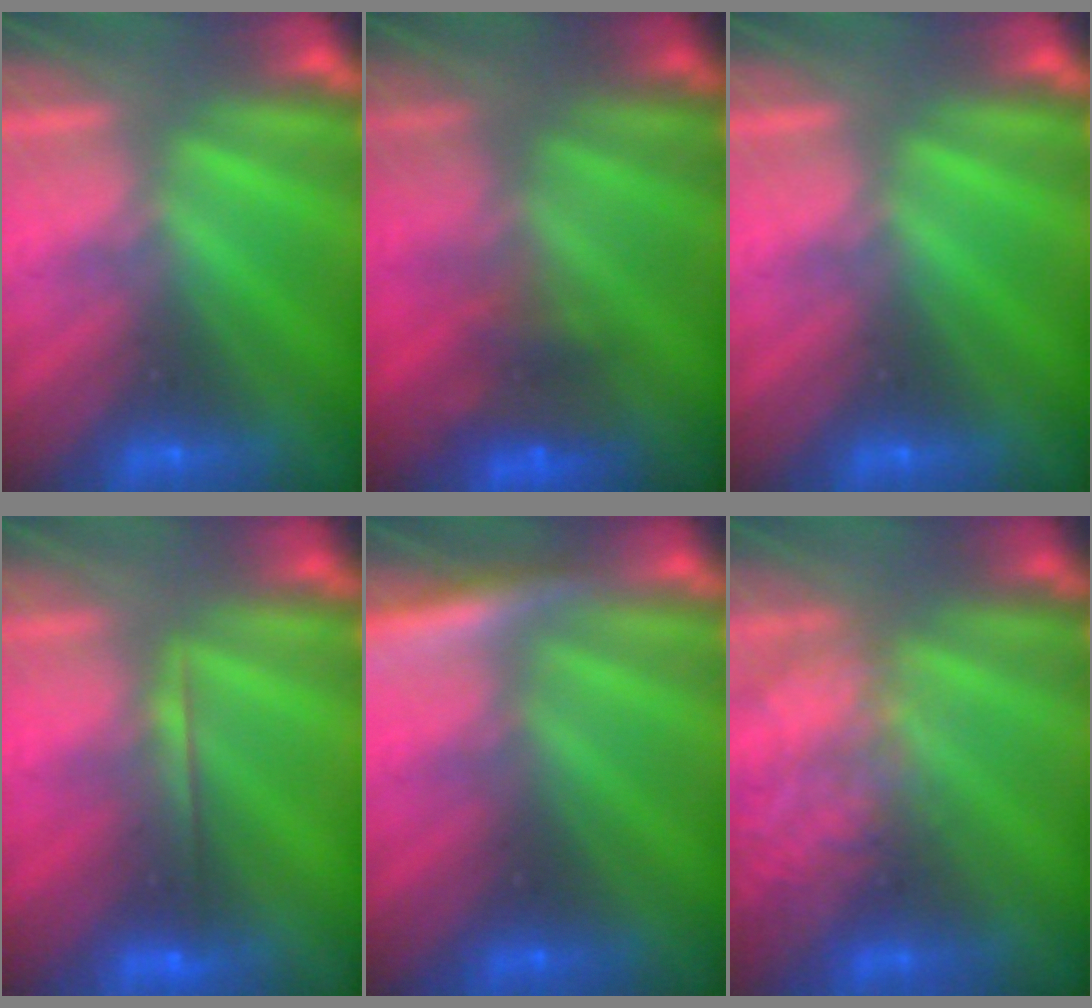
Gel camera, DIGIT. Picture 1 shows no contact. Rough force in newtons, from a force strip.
{"total": 4.9}
{"total": 0.0}
{"total": 2.1}
{"total": 4.5}
{"total": 2.0}